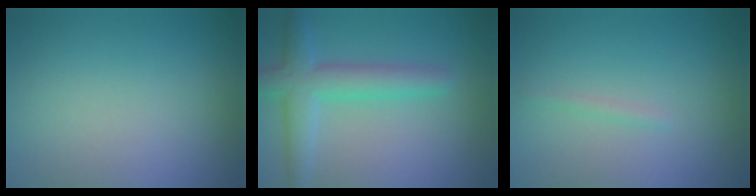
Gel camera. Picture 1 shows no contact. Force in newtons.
{"total": 4.5, "press": 4.5, "slide": 0.1}
{"total": 0.6, "press": 0.6, "slide": 0.0}